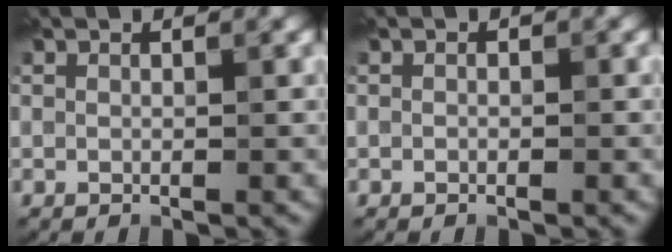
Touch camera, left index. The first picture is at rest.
{"total": 0.7, "force": [-0.6, 0.0, -0.4], "torque": [0.005, -0.004, -0.004]}